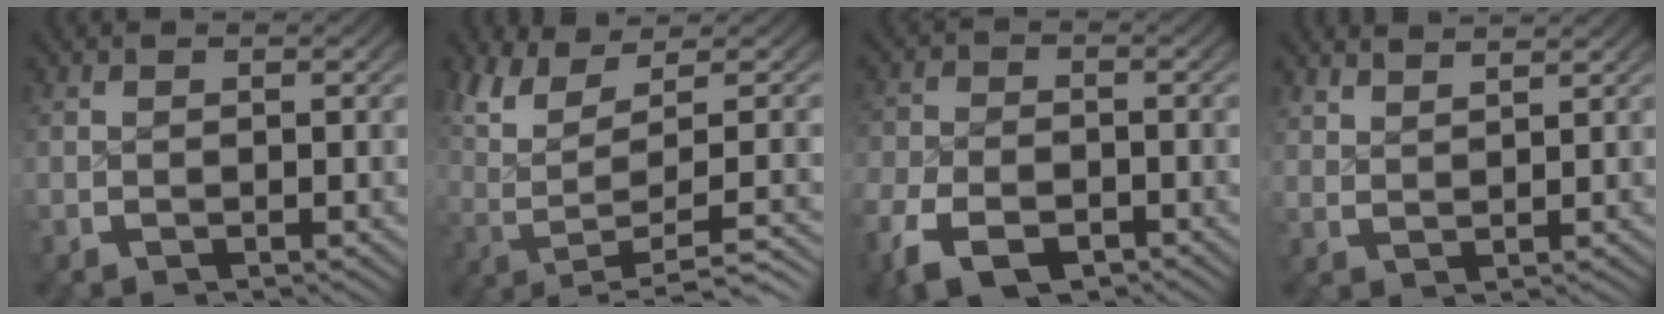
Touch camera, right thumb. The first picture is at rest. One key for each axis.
{"total": 7.8, "fx": 1.0, "fy": 3.9, "fz": 6.8, "tx": -0.142, "ty": -0.010, "tz": 0.036}
{"total": 5.3, "fx": -3.5, "fy": 2.9, "fz": 2.6, "tx": -0.046, "ty": -0.016, "tz": -0.055}
{"total": 2.6, "fx": 2.6, "fy": 0.1, "fz": 0.3, "tx": -0.004, "ty": 0.004, "tz": 0.054}